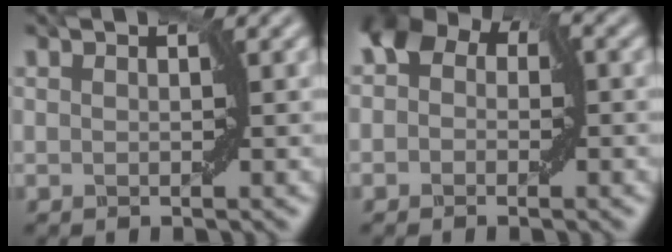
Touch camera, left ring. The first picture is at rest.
{"total": 3.9, "force": [0.5, 2.9, 2.6], "torque": [-0.027, 0.019, -0.007]}